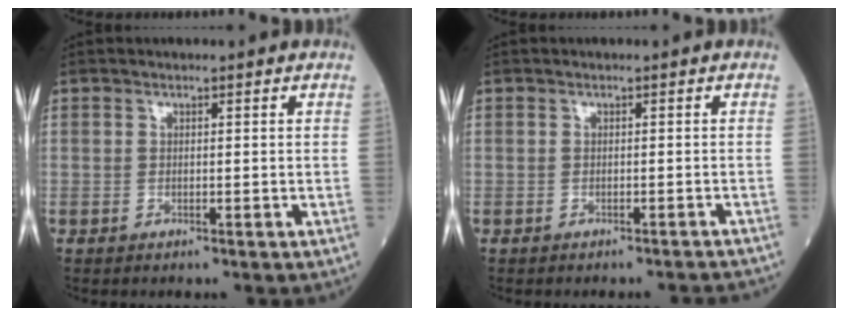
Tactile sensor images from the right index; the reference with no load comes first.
{"total": 2.8, "force": [-2.7, 0.0, 0.7], "torque": [-0.003, -0.003, -0.032]}